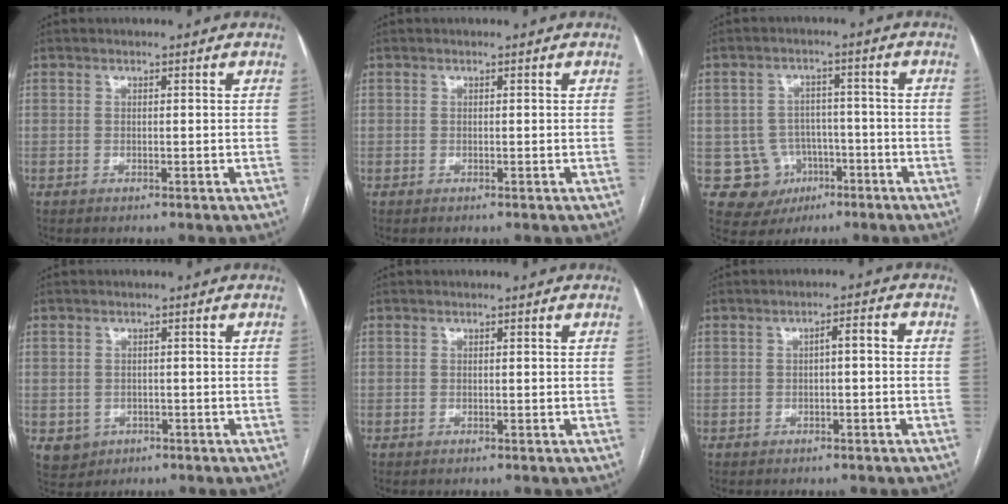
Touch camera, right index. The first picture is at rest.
{"total": 0.0}
{"total": 8.0, "force": [-2.4, 7.5, 1.1], "torque": [-0.016, 0.013, -0.024]}
{"total": 3.8, "force": [-1.1, 3.5, 0.8], "torque": [-0.008, 0.004, -0.006]}
{"total": 0.0}
{"total": 2.5, "force": [-0.1, 0.6, 2.4], "torque": [-0.037, 0.014, 0.000]}